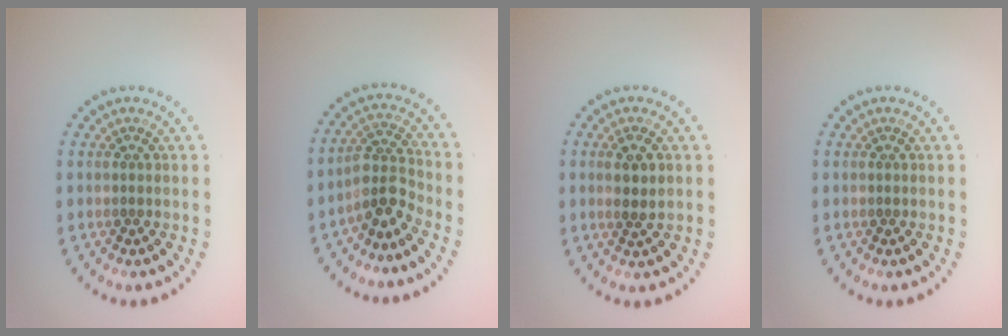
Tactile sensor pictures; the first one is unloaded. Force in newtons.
{"total": 3.1, "press": 2.3, "slide": 2.1}
{"total": 1.9, "press": 1.7, "slide": 0.7}
{"total": 0.0}